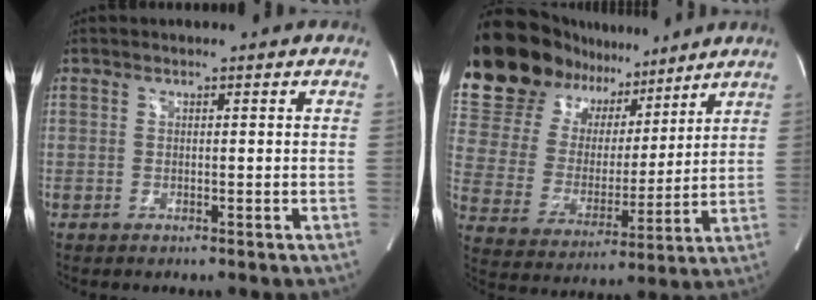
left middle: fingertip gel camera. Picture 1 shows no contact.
{"total": 19.5, "force": [16.6, 8.3, 5.9], "torque": [-0.116, 0.030, 0.291]}